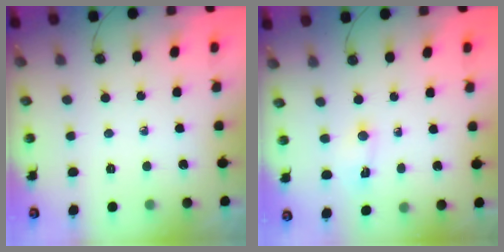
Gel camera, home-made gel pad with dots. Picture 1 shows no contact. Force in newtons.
{"total": 2.6, "press": 1.5, "slide": 2.2}